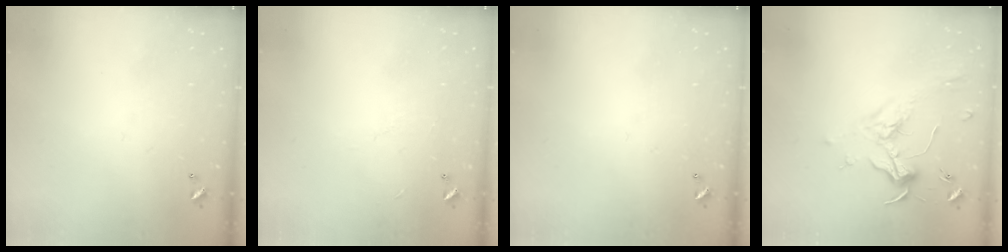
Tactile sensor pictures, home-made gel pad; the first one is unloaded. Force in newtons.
{"total": 4.5, "press": 4.5, "slide": 0.5}
{"total": 0.0}
{"total": 1.7, "press": 1.5, "slide": 0.8}